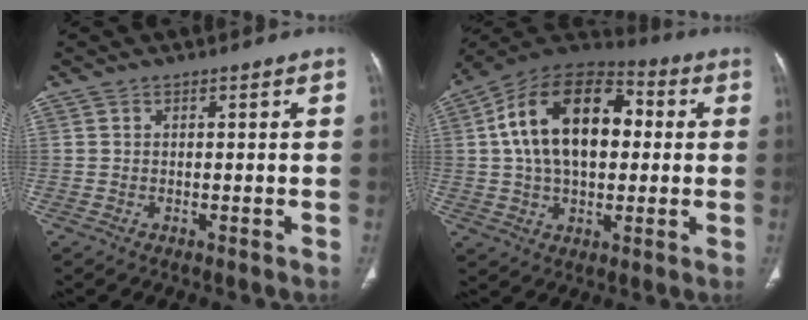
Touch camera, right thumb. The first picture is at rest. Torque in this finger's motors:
{"motor_torque": [0.37, 3.92, 1.79, 0.53, 0.60]}